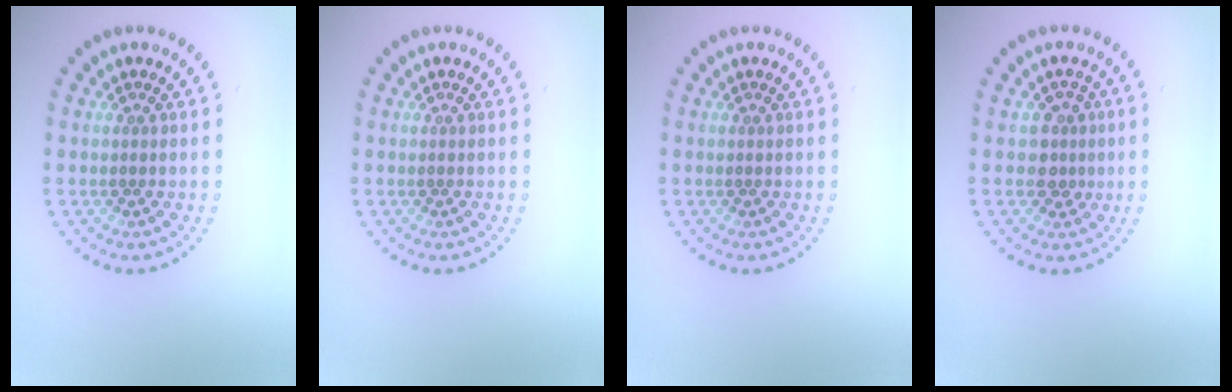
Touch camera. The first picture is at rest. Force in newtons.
{"total": 0.0}
{"total": 0.0}
{"total": 2.0, "press": 1.7, "slide": 1.1}